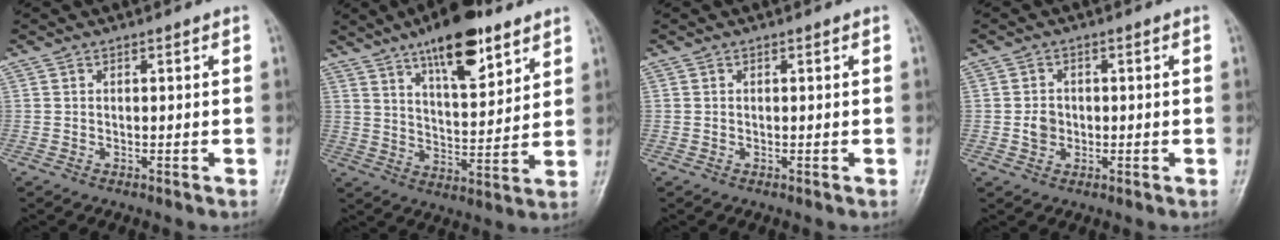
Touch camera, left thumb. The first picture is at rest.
{"total": 15.2, "force": [9.5, 5.6, 10.5], "torque": [-0.131, -0.049, 0.152]}
{"total": 0.0}
{"total": 2.9, "force": [-0.3, 2.5, 1.4], "torque": [-0.012, 0.004, -0.007]}